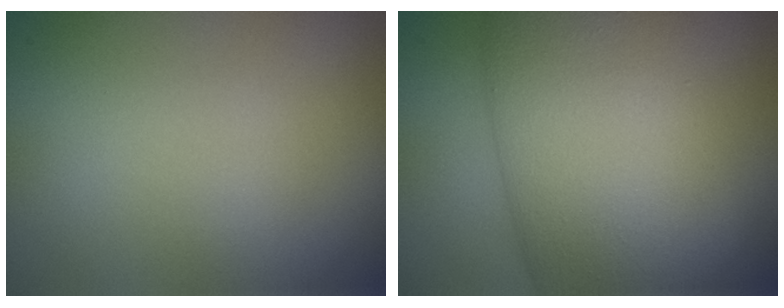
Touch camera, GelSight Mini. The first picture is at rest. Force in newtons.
{"total": 13.7, "press": 13.7, "slide": 0.3}